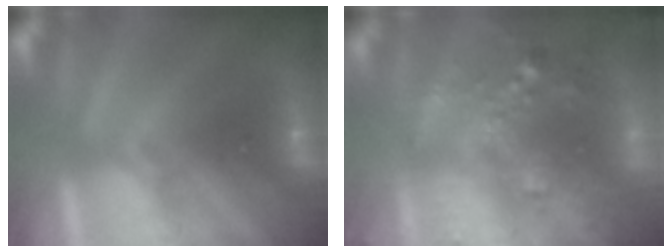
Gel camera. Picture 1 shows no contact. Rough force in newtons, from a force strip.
{"total": 8.1}